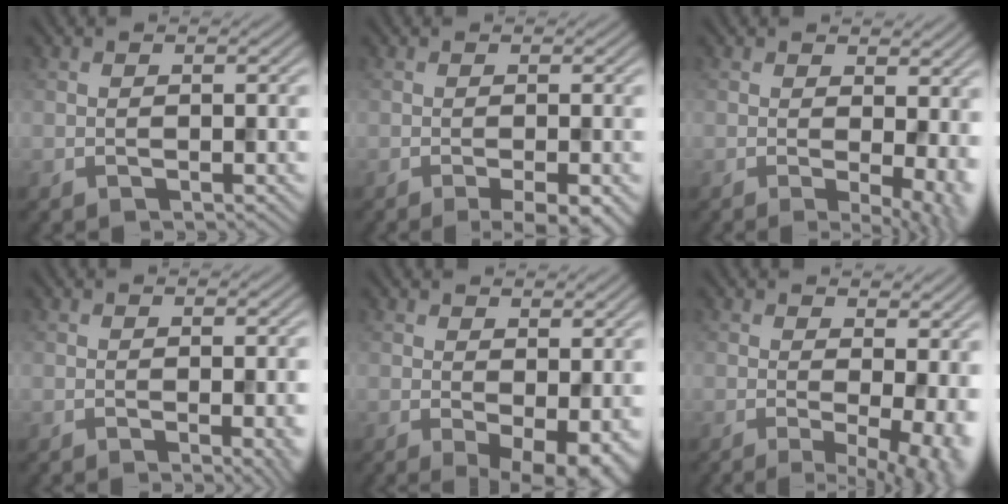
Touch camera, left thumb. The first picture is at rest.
{"total": 3.3, "force": [-1.7, 0.5, 2.8], "torque": [-0.041, 0.003, -0.025]}
{"total": 6.7, "force": [0.5, 2.5, 6.3], "torque": [-0.086, -0.009, 0.012]}
{"total": 2.9, "force": [-0.6, 0.6, 2.8], "torque": [-0.035, -0.003, -0.009]}
{"total": 5.9, "force": [-0.4, 2.7, 5.2], "torque": [-0.076, -0.014, 0.006]}
{"total": 9.0, "force": [-0.5, 3.0, 8.4], "torque": [-0.106, -0.004, 0.001]}